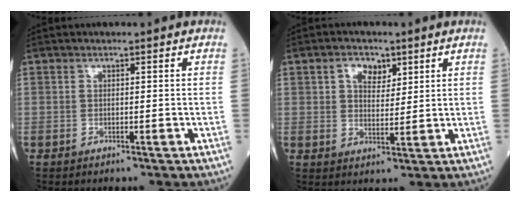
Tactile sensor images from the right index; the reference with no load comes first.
{"total": 4.4, "force": [2.2, 2.8, 2.7], "torque": [-0.049, 0.008, 0.039]}